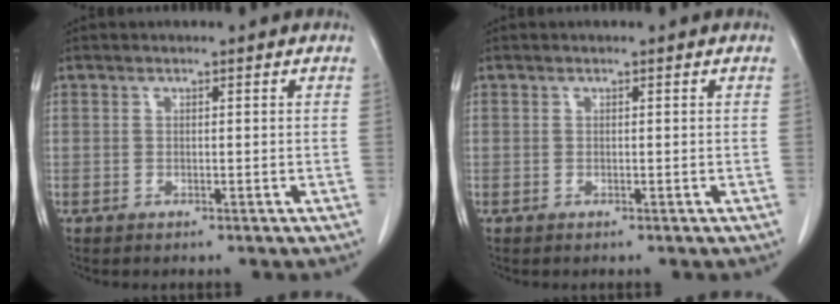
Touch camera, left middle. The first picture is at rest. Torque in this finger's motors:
{"motor_torque": [-0.03, 0.01, 0.01, 0.00]}